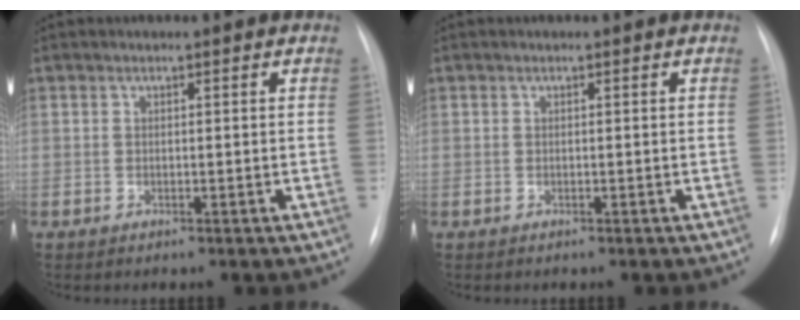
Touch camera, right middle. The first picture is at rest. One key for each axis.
{"total": 0.0}